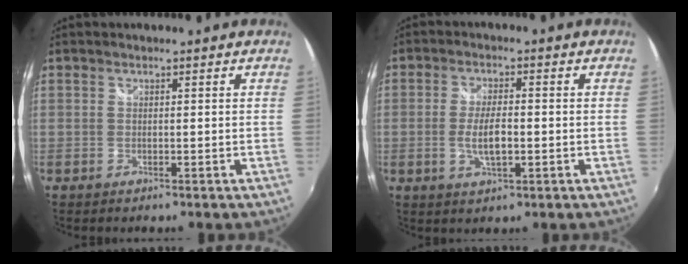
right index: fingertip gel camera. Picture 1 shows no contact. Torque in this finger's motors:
{"motor_torque": [0.14, 0.02, 0.12, 0.03]}